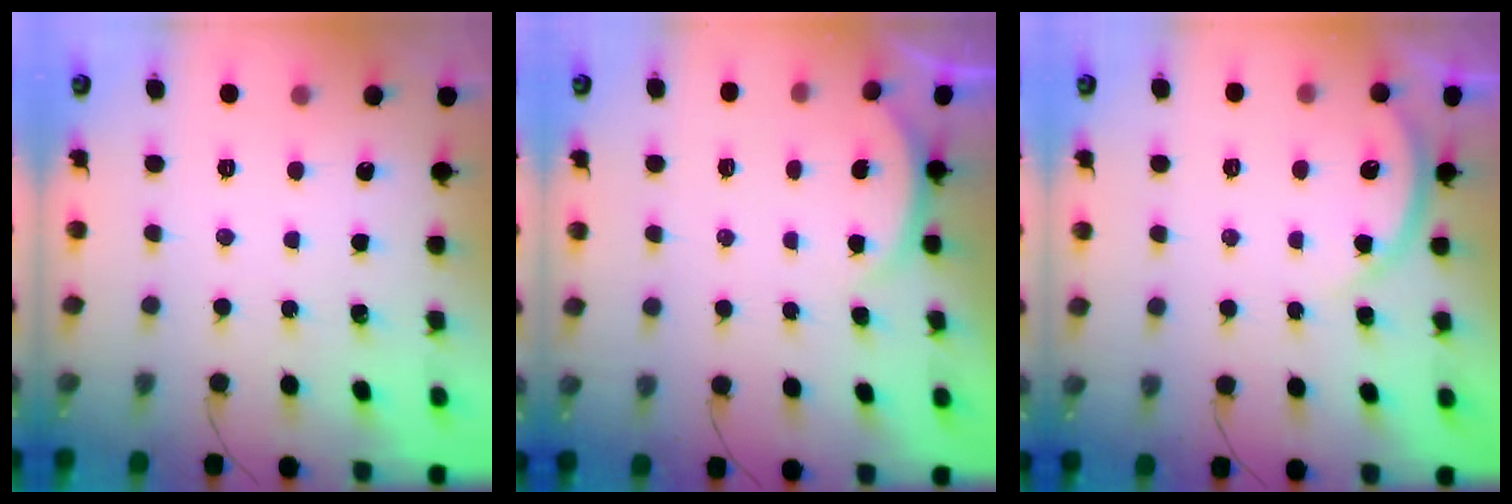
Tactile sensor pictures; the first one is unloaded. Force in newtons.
{"total": 2.4, "press": 2.4, "slide": 0.6}
{"total": 3.0, "press": 2.9, "slide": 0.4}